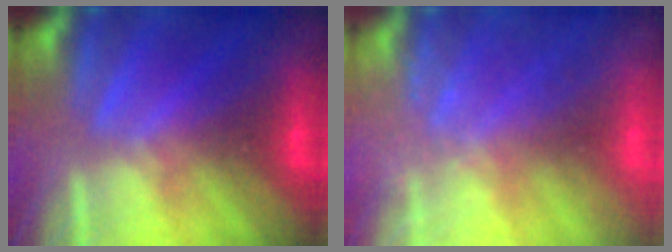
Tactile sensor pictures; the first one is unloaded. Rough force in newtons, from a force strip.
{"total": 2.4}